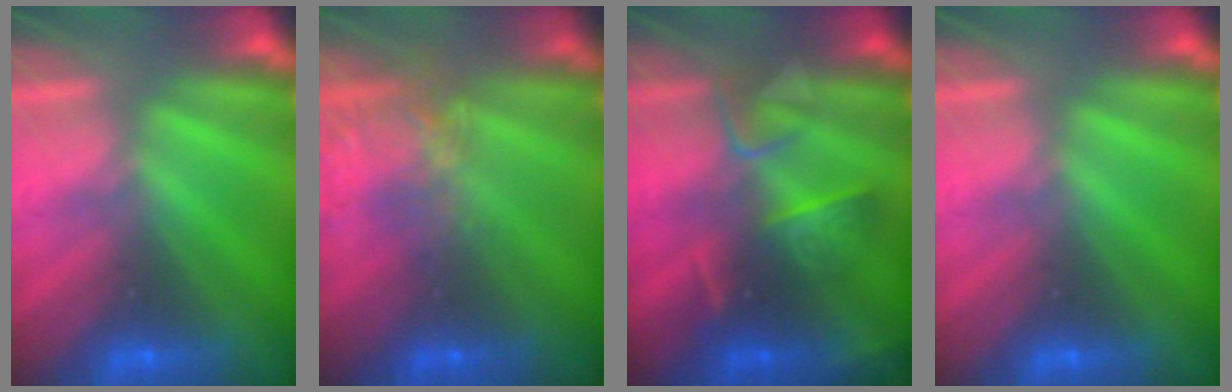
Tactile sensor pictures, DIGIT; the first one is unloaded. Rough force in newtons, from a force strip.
{"total": 7.4}
{"total": 2.7}
{"total": 0.0}